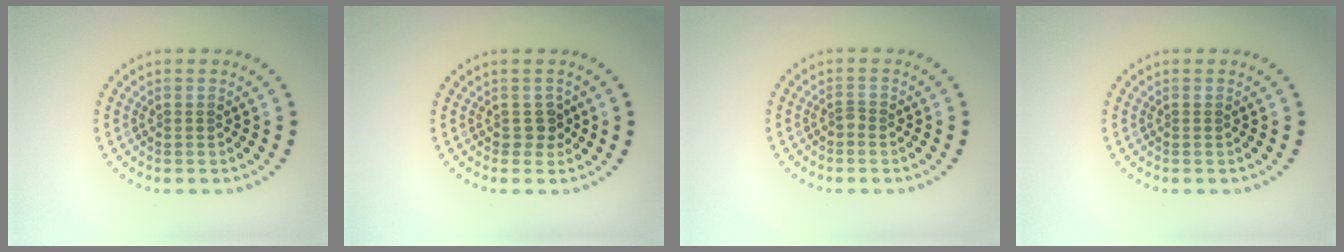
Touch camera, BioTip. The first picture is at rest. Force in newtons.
{"total": 1.4, "press": 1.2, "slide": 0.7}
{"total": 0.7, "press": 0.5, "slide": 0.5}
{"total": 0.0}